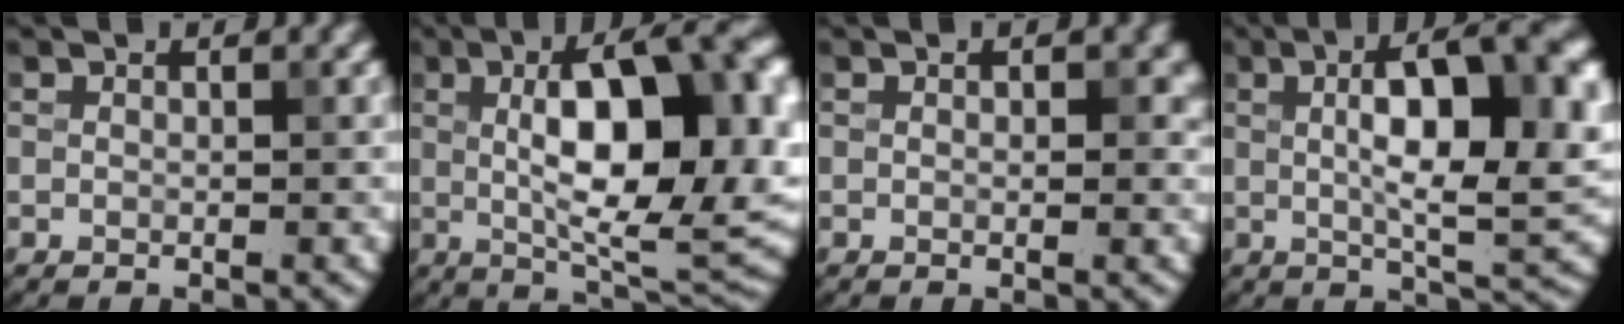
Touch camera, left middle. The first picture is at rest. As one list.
[{"total": 13.0, "force": [1.6, 4.9, 11.9], "torque": [-0.163, 0.009, 0.028]}, {"total": 1.8, "force": [0.3, 1.2, 1.3], "torque": [-0.014, 0.000, 0.005]}, {"total": 10.8, "force": [1.9, 3.2, 10.2], "torque": [-0.151, 0.009, 0.033]}]